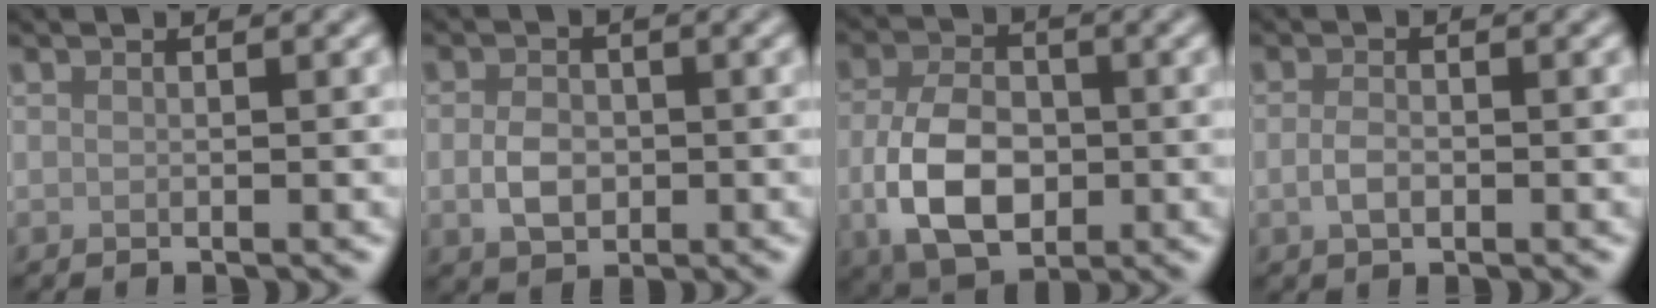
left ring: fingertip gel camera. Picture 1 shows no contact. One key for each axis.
{"total": 3.0, "fx": -0.4, "fy": 2.2, "fz": 2.0, "tx": -0.038, "ty": -0.003, "tz": -0.011}
{"total": 7.4, "fx": -1.3, "fy": 4.8, "fz": 5.5, "tx": -0.115, "ty": -0.008, "tz": -0.026}
{"total": 1.7, "fx": -0.4, "fy": 1.0, "fz": 1.3, "tx": -0.028, "ty": 0.000, "tz": -0.009}